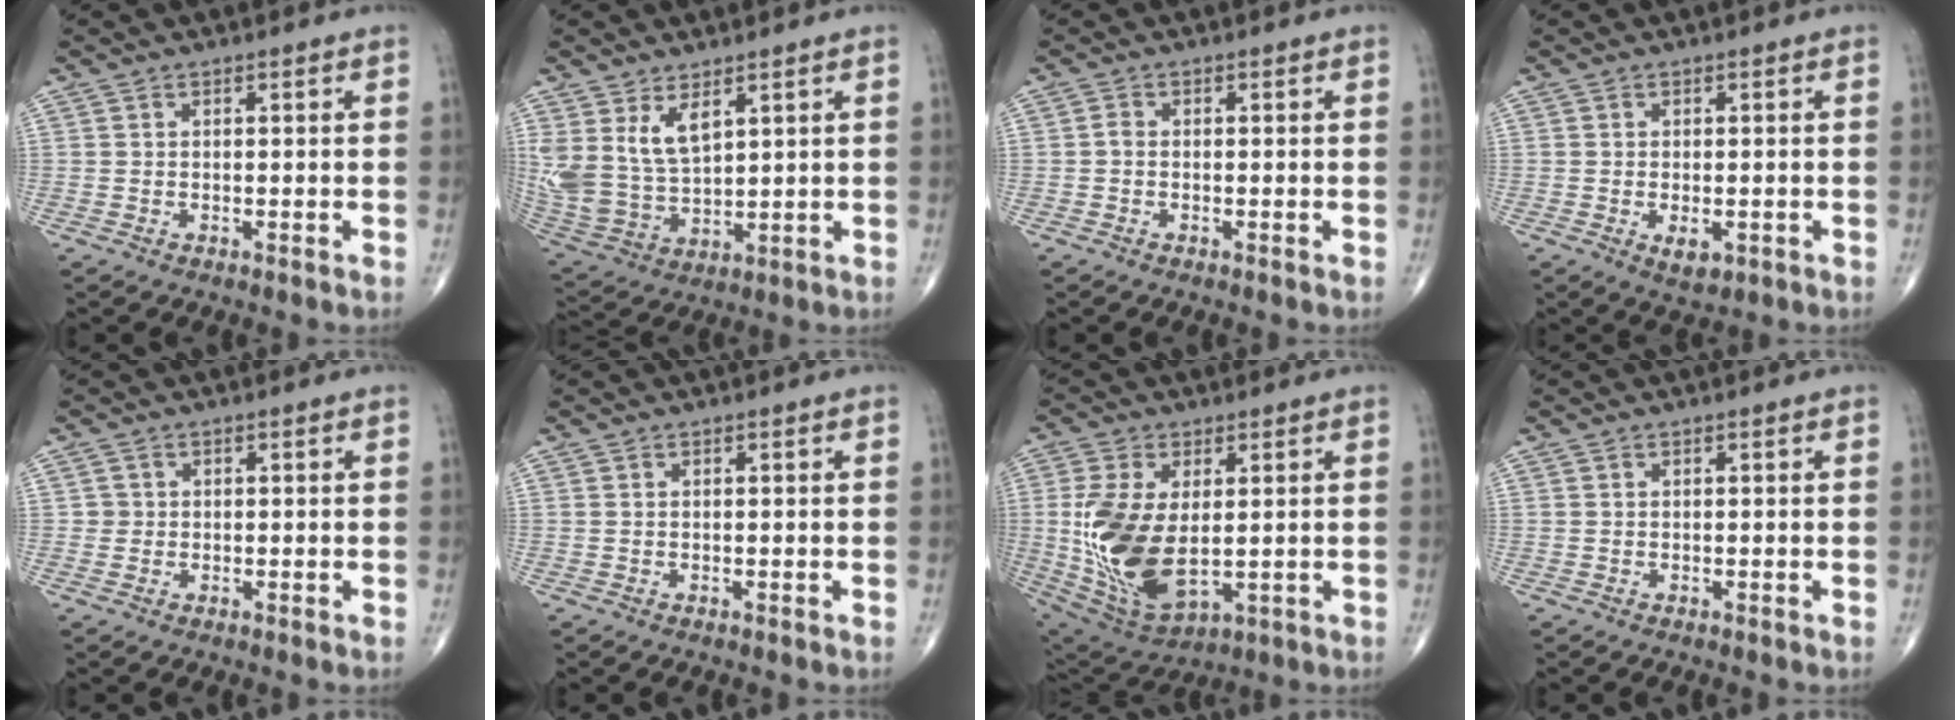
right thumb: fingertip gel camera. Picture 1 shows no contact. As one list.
[{"total": 10.5, "force": [4.8, 5.6, 7.5], "torque": [-0.144, -0.022, 0.113]}, {"total": 0.9, "force": [-0.3, 0.6, 0.6], "torque": [-0.008, 0.001, -0.009]}, {"total": 3.3, "force": [-1.0, 1.8, 2.7], "torque": [-0.039, -0.005, -0.009]}, {"total": 1.4, "force": [0.0, 1.4, 0.0], "torque": [0.011, 0.005, -0.003]}, {"total": 0.0}, {"total": 16.6, "force": [0.3, 9.1, 13.9], "torque": [-0.284, -0.014, 0.028]}, {"total": 0.0}]